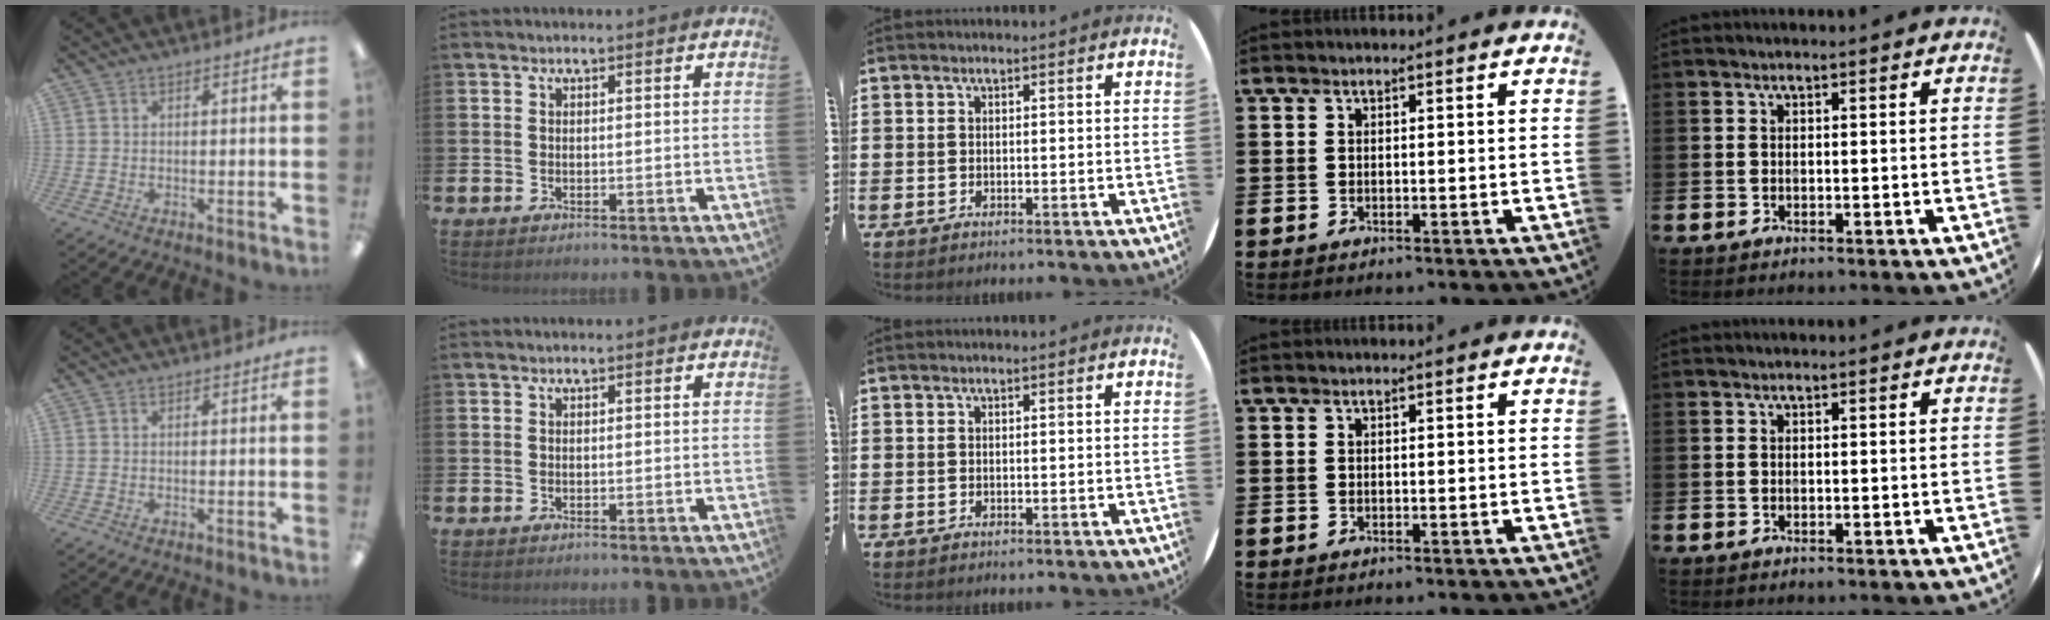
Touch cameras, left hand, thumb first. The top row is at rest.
{}